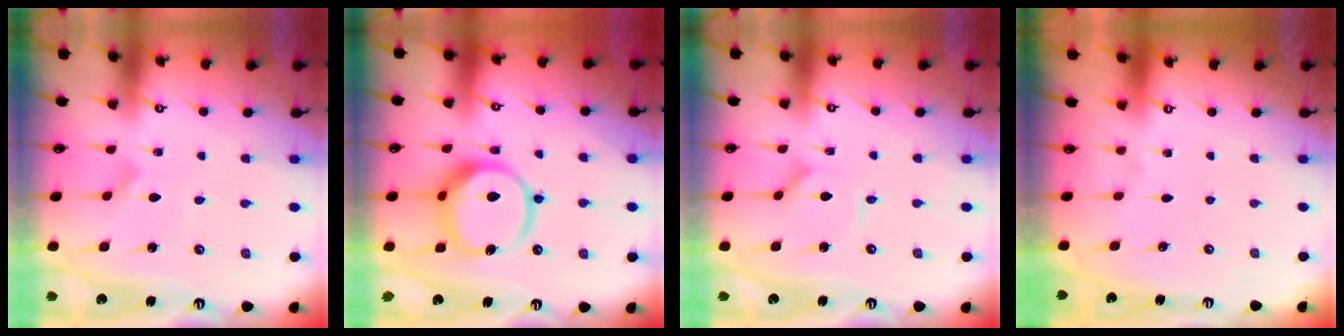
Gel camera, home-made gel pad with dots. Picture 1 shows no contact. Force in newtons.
{"total": 13.6, "press": 13.5, "slide": 1.5}
{"total": 1.6, "press": 1.5, "slide": 0.2}
{"total": 0.0}